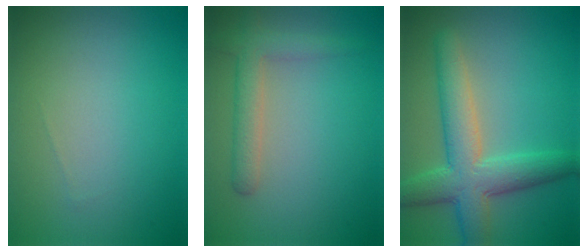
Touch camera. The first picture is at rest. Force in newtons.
{"total": 2.9, "press": 2.9, "slide": 0.2}
{"total": 6.5, "press": 6.5, "slide": 0.2}